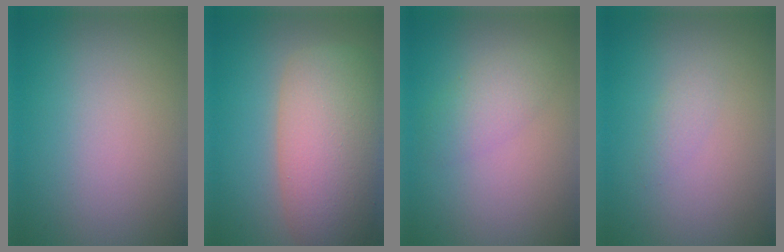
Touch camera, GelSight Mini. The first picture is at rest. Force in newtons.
{"total": 8.8, "press": 8.8, "slide": 0.4}
{"total": 2.4, "press": 2.4, "slide": 0.1}
{"total": 0.9, "press": 0.9, "slide": 0.0}